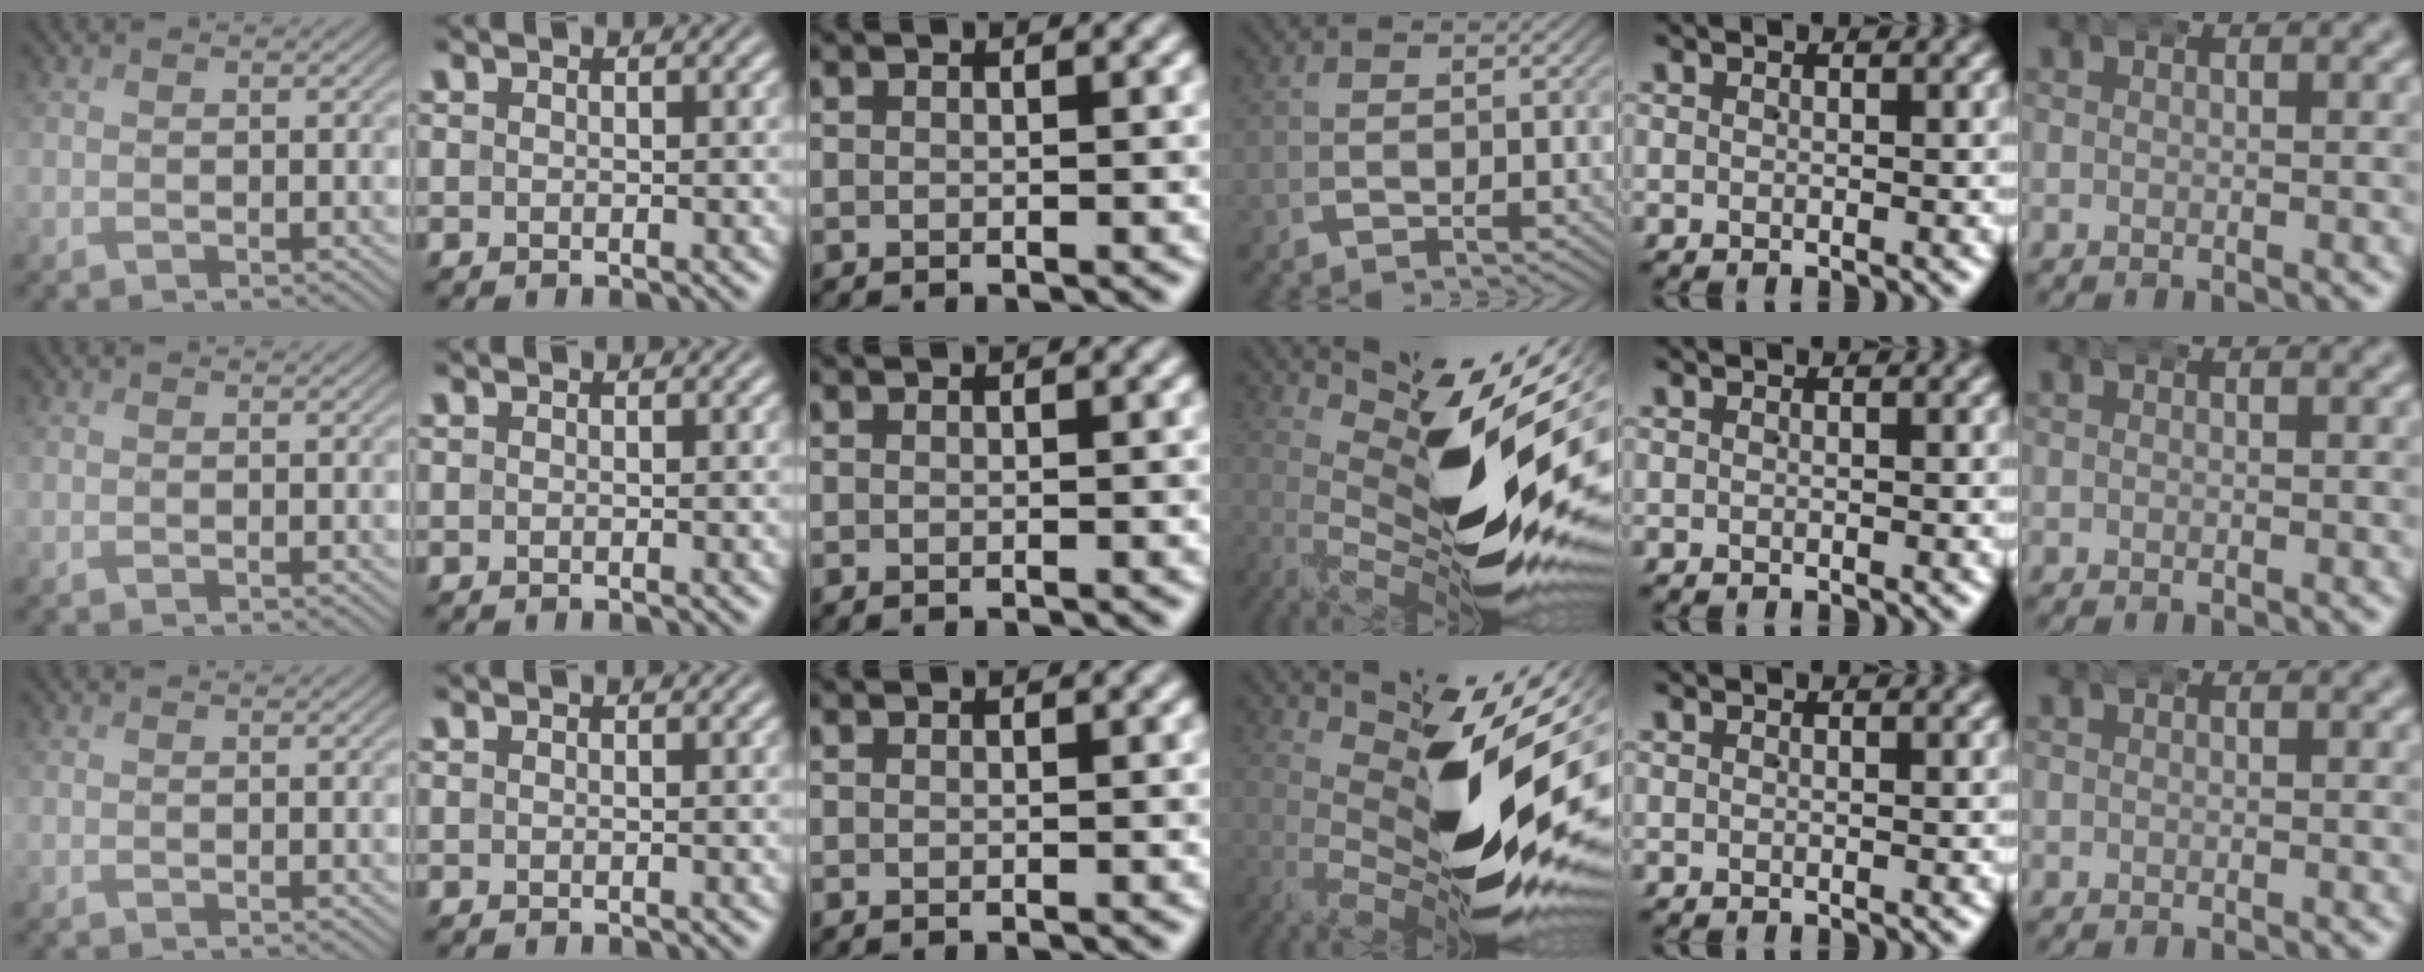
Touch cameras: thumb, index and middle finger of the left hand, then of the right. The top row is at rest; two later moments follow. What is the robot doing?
{"motion": "wrap", "object": "arm wrap"}